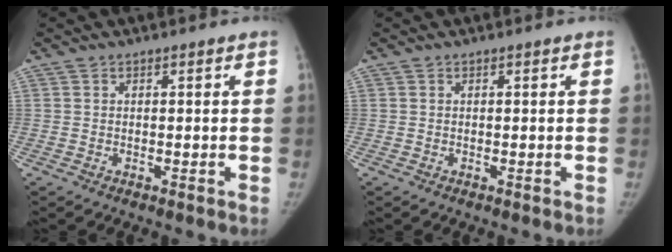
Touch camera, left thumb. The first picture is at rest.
{"total": 0.0}